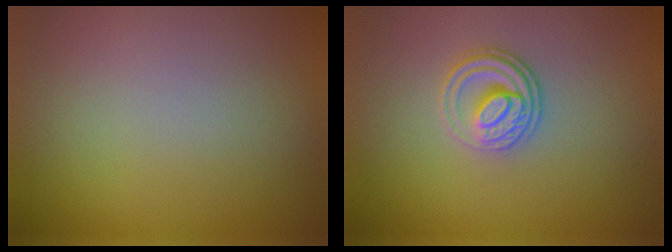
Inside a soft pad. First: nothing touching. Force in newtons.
{"total": 2.8, "press": 2.6, "slide": 1.0}